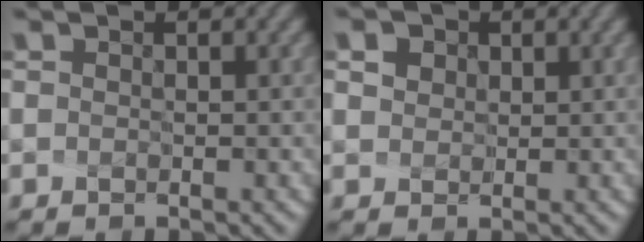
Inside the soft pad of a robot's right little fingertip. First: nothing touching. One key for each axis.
{"total": 4.3, "fx": 2.2, "fy": 3.1, "fz": 2.0, "tx": -0.037, "ty": 0.020, "tz": 0.021}